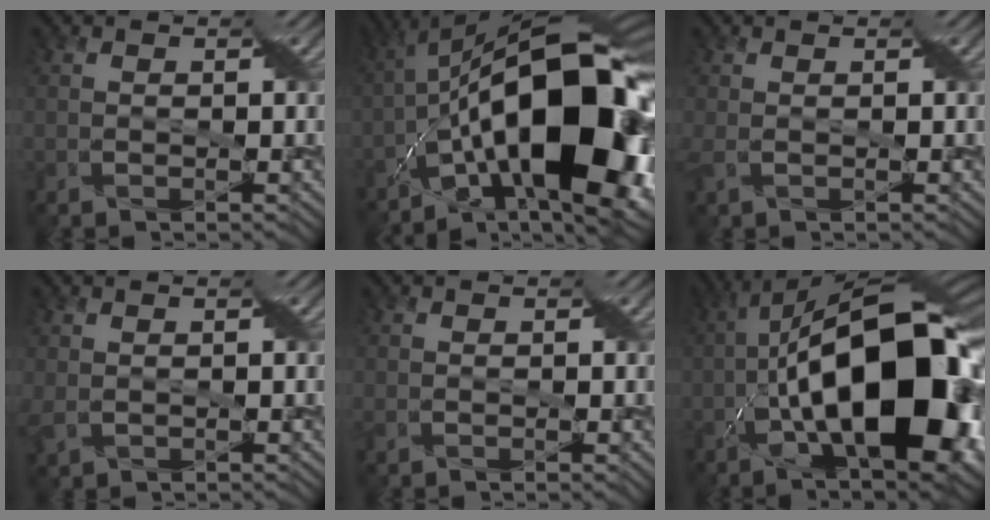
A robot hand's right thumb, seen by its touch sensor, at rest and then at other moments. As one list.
[{"total": 19.3, "force": [-5.2, 7.8, 16.9], "torque": [-0.268, 0.017, -0.103]}, {"total": 1.8, "force": [0.0, 1.0, 1.5], "torque": [-0.041, -0.002, 0.000]}, {"total": 2.3, "force": [0.3, 1.6, 1.7], "torque": [-0.049, -0.002, 0.007]}, {"total": 0.7, "force": [0.0, 0.4, 0.6], "torque": [-0.014, -0.002, 0.000]}, {"total": 20.7, "force": [-4.2, 8.7, 18.3], "torque": [-0.297, 0.012, -0.079]}]